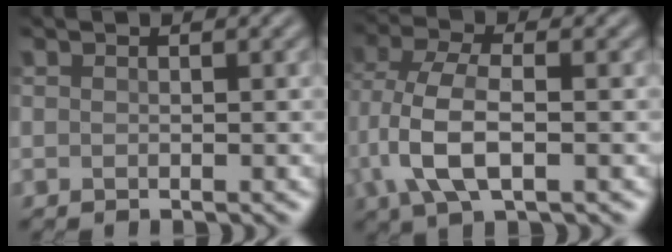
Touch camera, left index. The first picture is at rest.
{"total": 6.8, "force": [-1.1, 3.2, 5.9], "torque": [-0.134, 0.009, -0.026]}